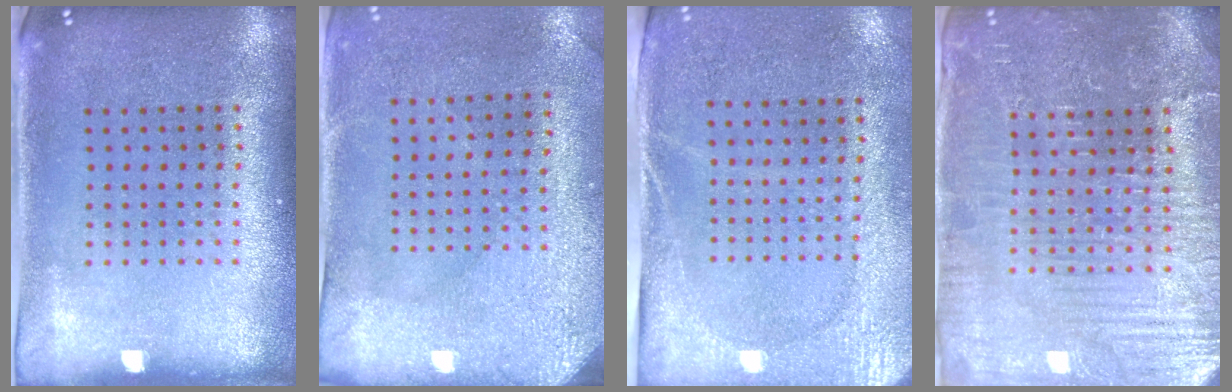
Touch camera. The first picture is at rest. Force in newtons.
{"total": 3.0, "press": 2.5, "slide": 1.7}
{"total": 2.7, "press": 2.3, "slide": 1.4}
{"total": 4.3, "press": 4.2, "slide": 1.3}